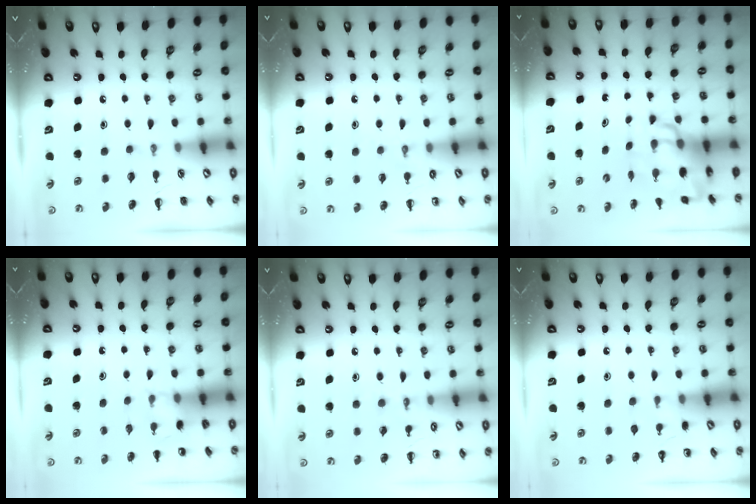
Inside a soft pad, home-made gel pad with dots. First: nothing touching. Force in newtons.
{"total": 5.6, "press": 5.3, "slide": 1.6}
{"total": 8.6, "press": 8.2, "slide": 2.3}
{"total": 4.6, "press": 4.4, "slide": 1.4}
{"total": 7.1, "press": 6.8, "slide": 1.9}
{"total": 4.1, "press": 4.0, "slide": 1.0}